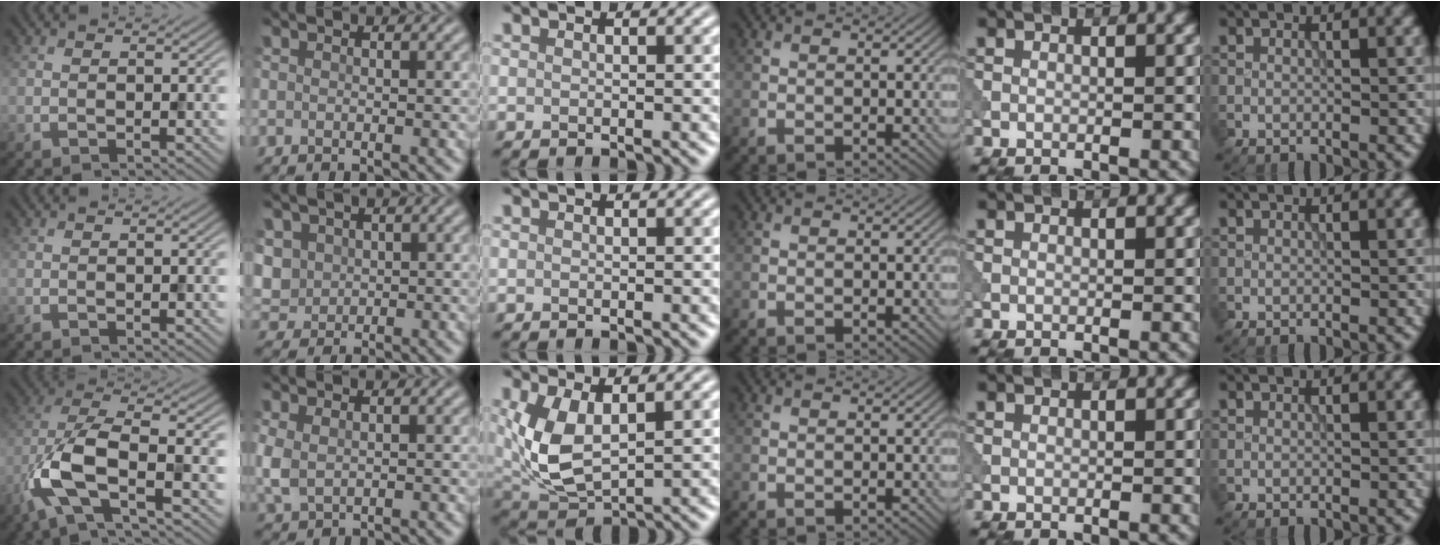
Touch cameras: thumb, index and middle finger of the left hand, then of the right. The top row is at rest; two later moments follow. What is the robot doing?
{"motion": "wipe", "object": "makeup brush"}